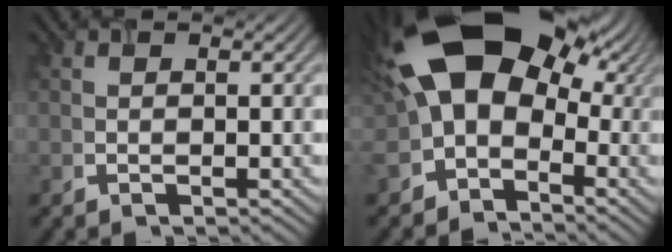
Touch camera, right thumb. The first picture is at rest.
{"total": 17.3, "force": [3.0, 11.8, 12.3], "torque": [-0.225, -0.007, 0.068]}